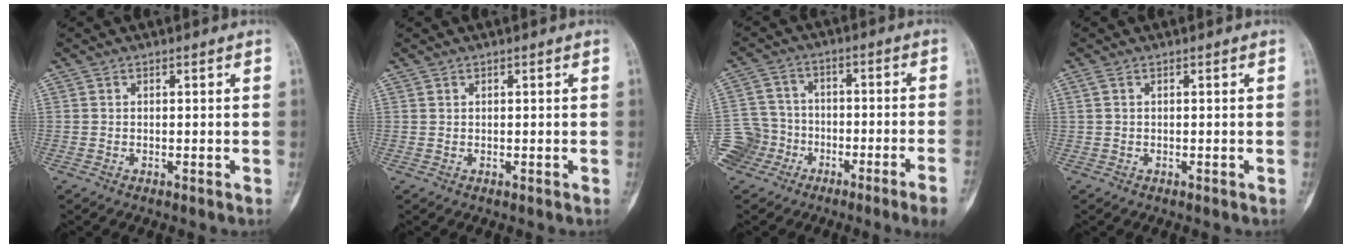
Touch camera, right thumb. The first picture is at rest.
{"total": 0.0}
{"total": 9.2, "force": [-7.0, 5.0, 3.3], "torque": [-0.038, 0.068, -0.130]}
{"total": 1.0, "force": [0.5, 0.3, 0.9], "torque": [-0.032, 0.009, 0.014]}